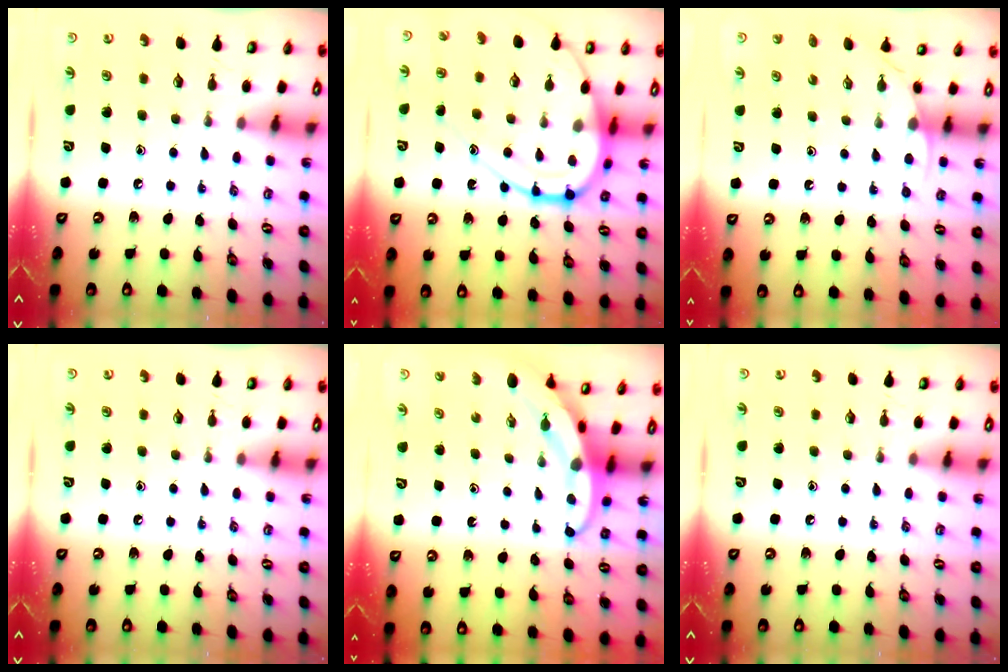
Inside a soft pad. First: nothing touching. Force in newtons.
{"total": 18.0, "press": 18.0, "slide": 1.6}
{"total": 3.5, "press": 3.5, "slide": 0.3}
{"total": 0.0}
{"total": 4.8, "press": 4.8, "slide": 0.5}
{"total": 0.0}